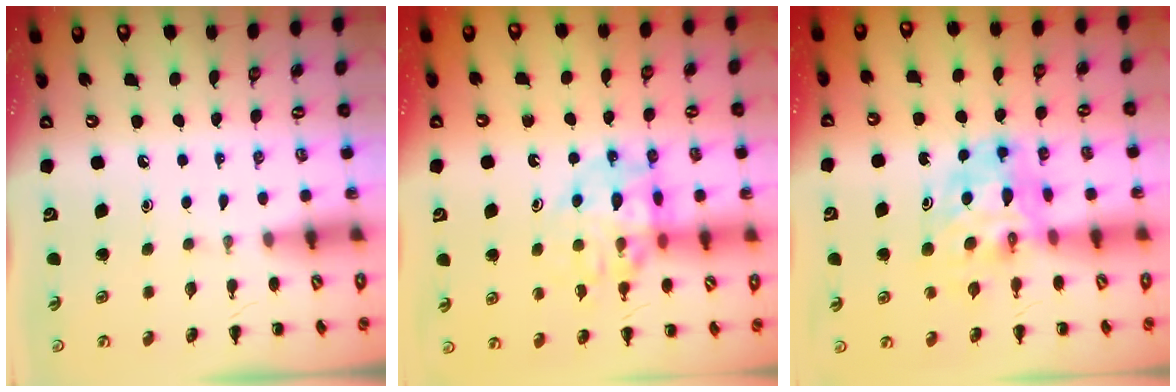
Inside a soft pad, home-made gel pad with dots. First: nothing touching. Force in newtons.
{"total": 14.1, "press": 13.9, "slide": 2.4}
{"total": 8.2, "press": 7.7, "slide": 2.7}